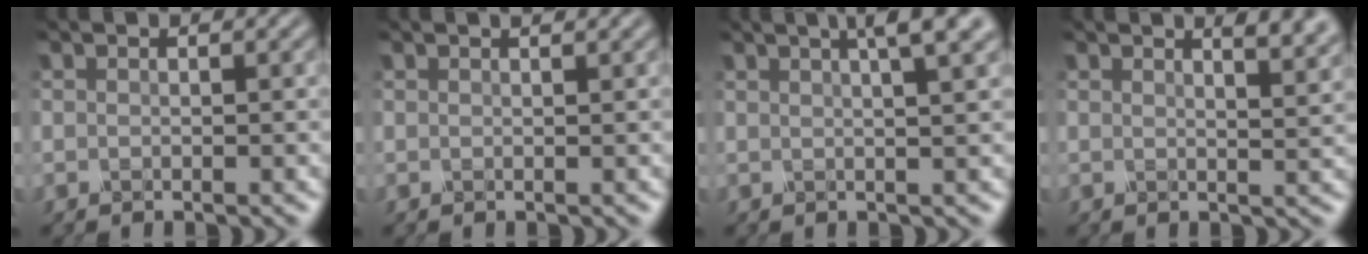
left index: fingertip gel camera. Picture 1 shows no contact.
{"total": 0.7, "force": [0.6, 0.1, 0.4], "torque": [-0.009, -0.002, 0.002]}
{"total": 5.3, "force": [3.0, 1.5, 4.1], "torque": [-0.032, 0.024, 0.013]}
{"total": 4.7, "force": [3.2, 1.7, 3.0], "torque": [-0.015, 0.024, 0.019]}